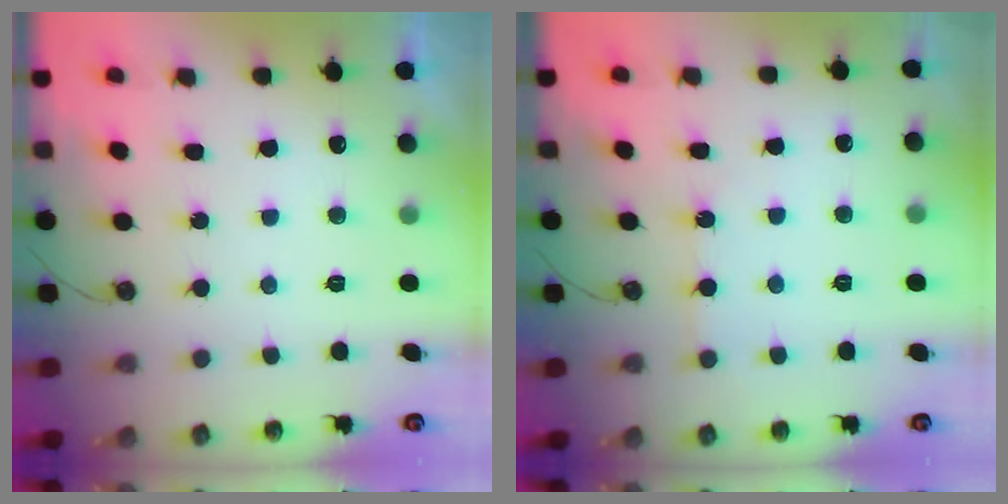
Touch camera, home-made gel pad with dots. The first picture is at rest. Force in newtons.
{"total": 4.4, "press": 4.4, "slide": 0.5}